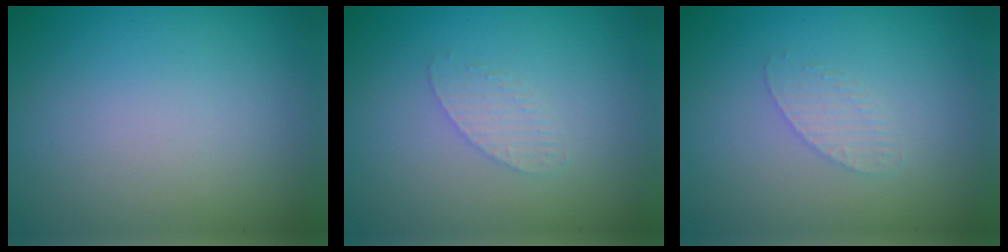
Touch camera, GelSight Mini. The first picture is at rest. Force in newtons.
{"total": 1.4, "press": 1.4, "slide": 0.1}
{"total": 1.4, "press": 1.4, "slide": 0.1}